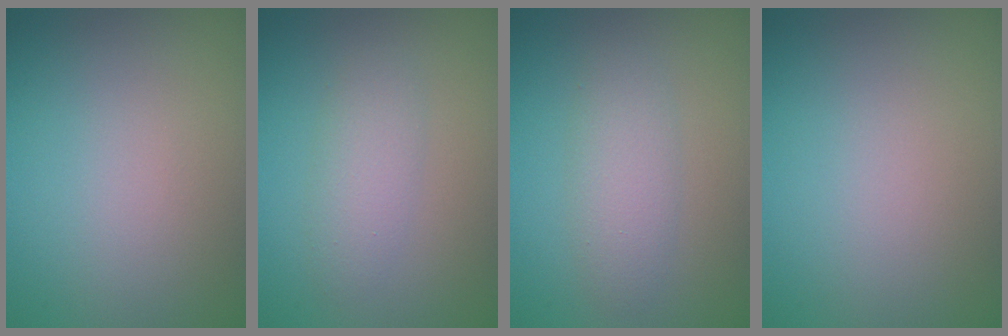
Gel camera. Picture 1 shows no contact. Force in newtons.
{"total": 2.3, "press": 2.3, "slide": 0.1}
{"total": 2.7, "press": 2.7, "slide": 0.1}
{"total": 0.0}